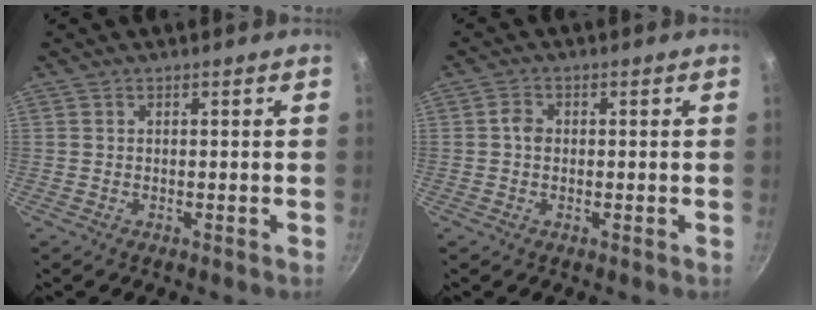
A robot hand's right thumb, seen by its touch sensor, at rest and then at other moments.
{"total": 2.2, "force": [0.0, 1.8, 1.3], "torque": [-0.020, 0.008, -0.003]}